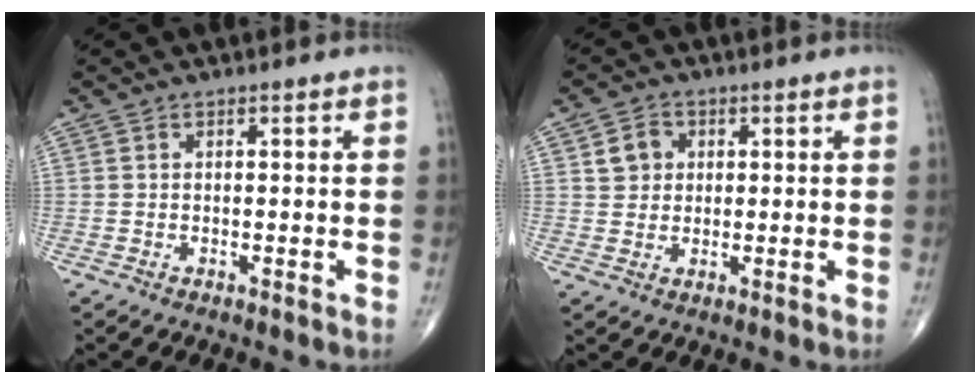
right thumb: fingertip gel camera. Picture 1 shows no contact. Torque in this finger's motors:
{"motor_torque": [-0.07, 0.08, 0.12, -0.02, 0.01]}